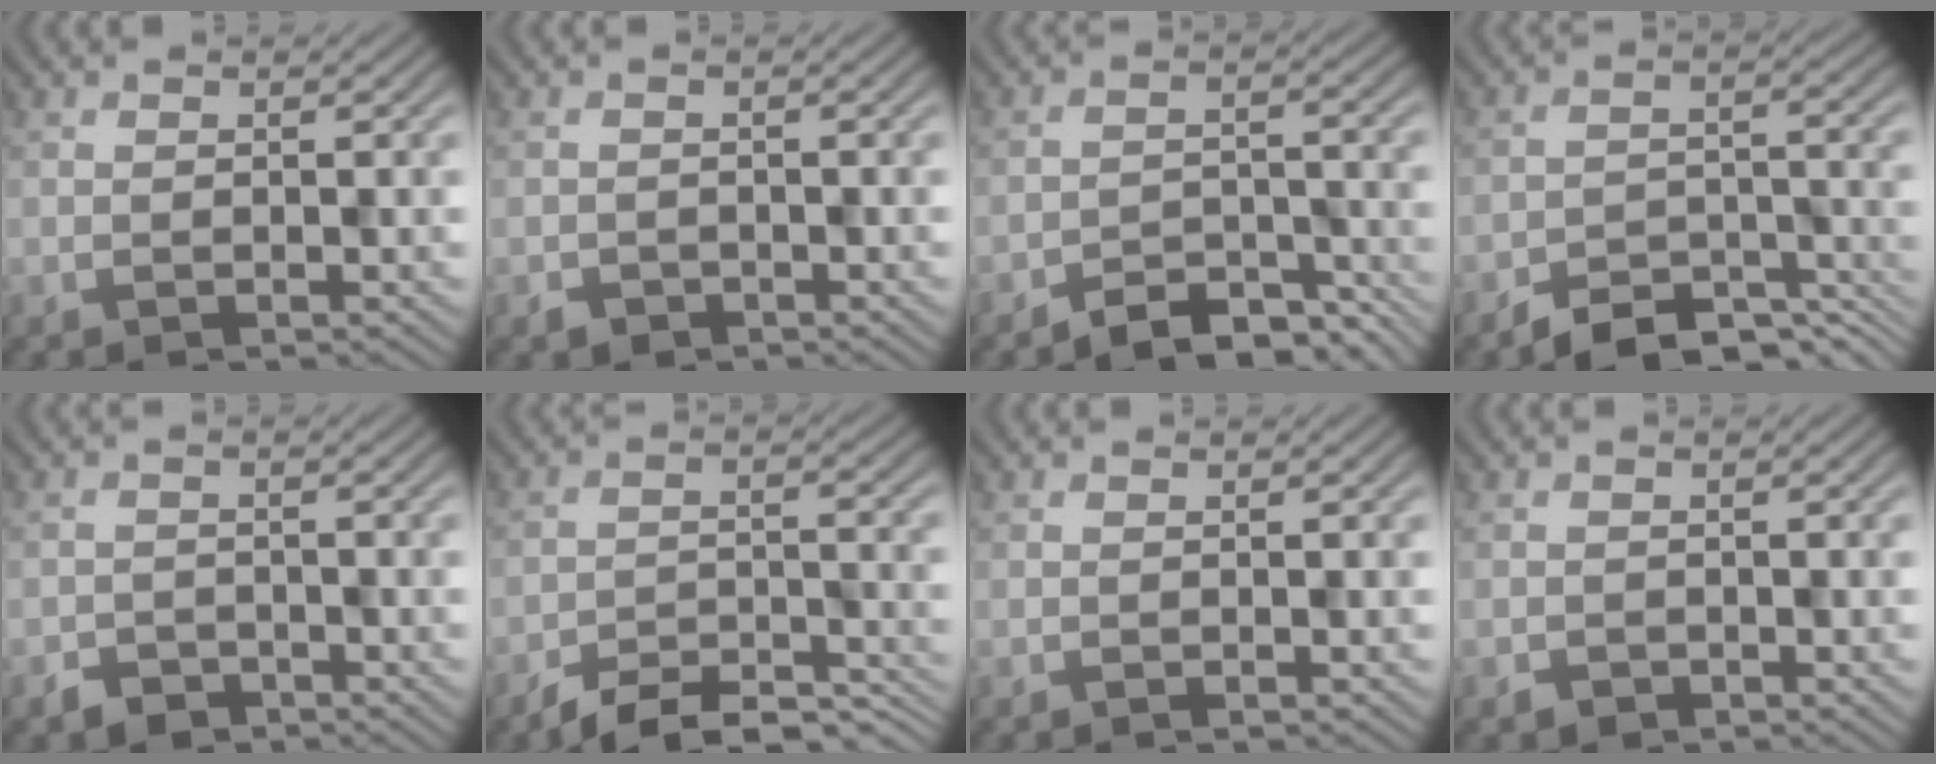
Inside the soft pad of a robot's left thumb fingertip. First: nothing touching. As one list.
[{"total": 1.4, "force": [-0.9, 1.0, 0.4], "torque": [-0.005, -0.004, -0.019]}, {"total": 5.6, "force": [-4.7, 1.9, 2.4], "torque": [-0.032, 0.001, -0.079]}, {"total": 6.8, "force": [-5.7, 2.3, 3.0], "torque": [-0.044, -0.004, -0.097]}, {"total": 2.4, "force": [-1.8, 1.4, 0.7], "torque": [-0.009, -0.002, -0.040]}, {"total": 7.2, "force": [-6.2, 1.9, 3.1], "torque": [-0.050, -0.003, -0.104]}, {"total": 0.0}, {"total": 1.0, "force": [-0.7, 0.7, 0.2], "torque": [-0.003, -0.003, -0.014]}]